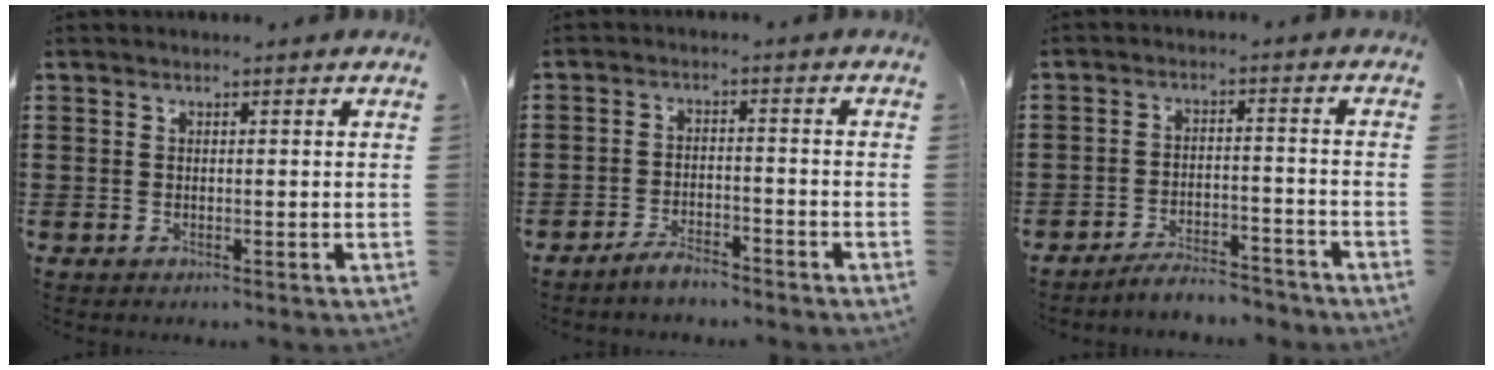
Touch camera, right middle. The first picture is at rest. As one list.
[{"total": 3.4, "force": [-3.2, 0.6, 0.9], "torque": [-0.024, 0.006, -0.066]}, {"total": 4.8, "force": [-4.7, 0.5, 0.9], "torque": [-0.017, 0.006, -0.094]}]